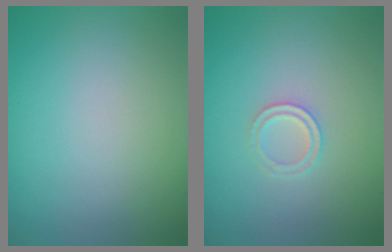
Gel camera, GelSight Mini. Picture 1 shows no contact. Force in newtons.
{"total": 1.4, "press": 1.4, "slide": 0.3}